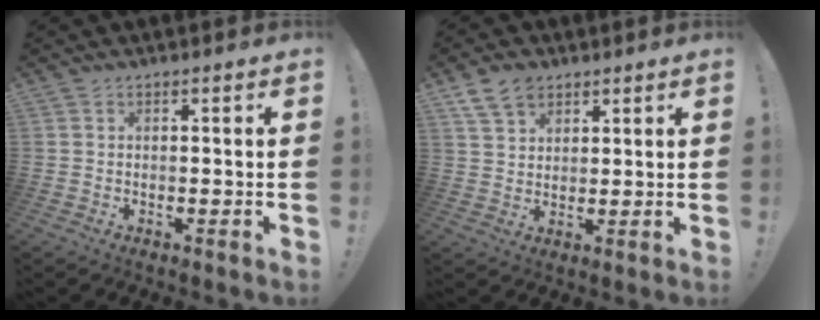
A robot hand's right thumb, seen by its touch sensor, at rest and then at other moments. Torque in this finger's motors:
{"motor_torque": [-0.24, 1.09, 0.00, 0.32, 0.00]}